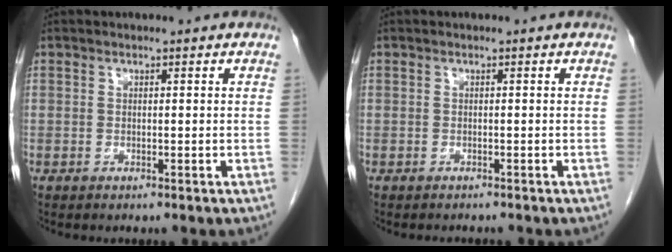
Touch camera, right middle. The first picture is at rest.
{"total": 1.6, "force": [-1.6, 0.3, 0.4], "torque": [-0.013, -0.006, -0.017]}